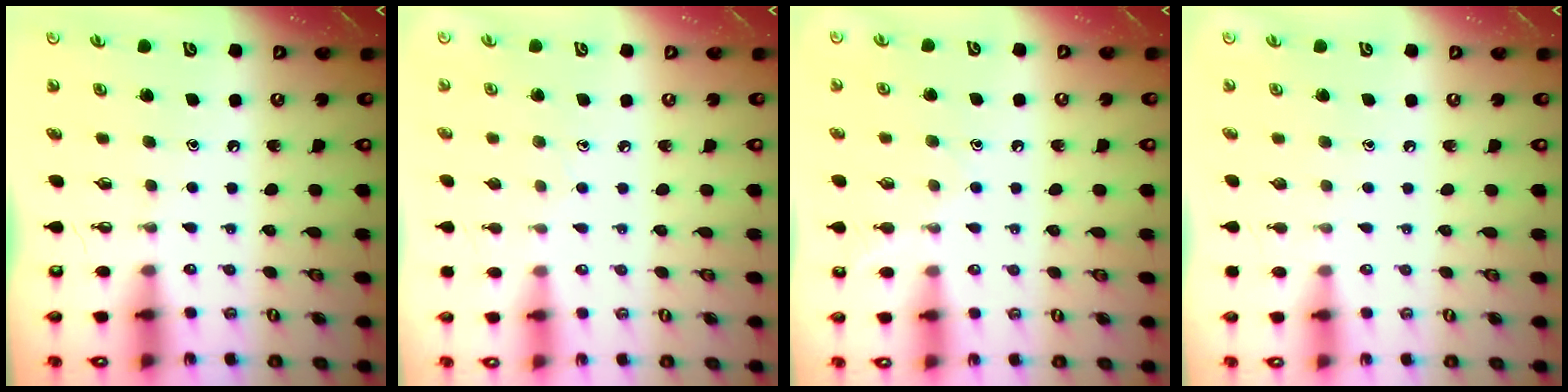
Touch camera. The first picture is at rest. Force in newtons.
{"total": 3.6, "press": 3.5, "slide": 0.4}
{"total": 5.9, "press": 5.9, "slide": 0.4}
{"total": 0.0}